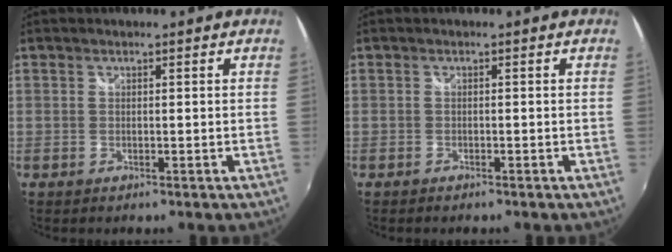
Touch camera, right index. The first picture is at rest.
{"total": 0.9, "force": [-0.8, 0.3, 0.3], "torque": [-0.010, -0.003, -0.015]}